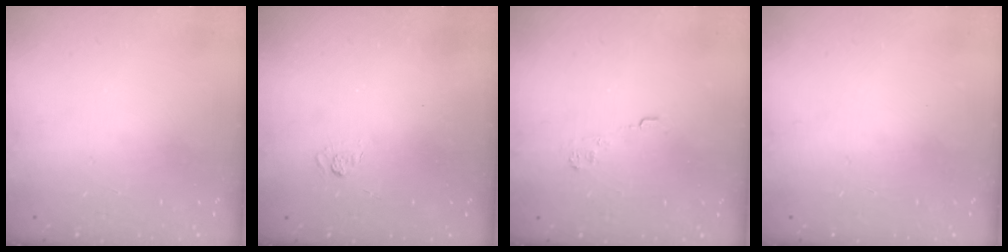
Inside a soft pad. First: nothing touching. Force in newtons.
{"total": 2.2, "press": 1.8, "slide": 1.3}
{"total": 4.3, "press": 4.3, "slide": 0.6}
{"total": 0.0}